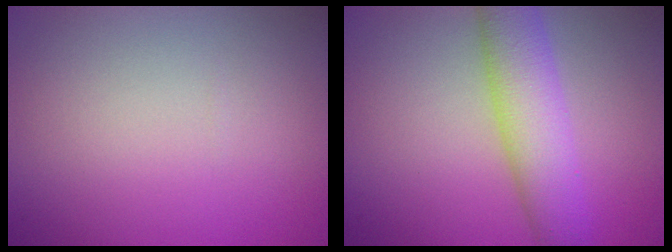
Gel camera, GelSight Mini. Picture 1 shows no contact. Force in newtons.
{"total": 5.8, "press": 5.8, "slide": 0.2}